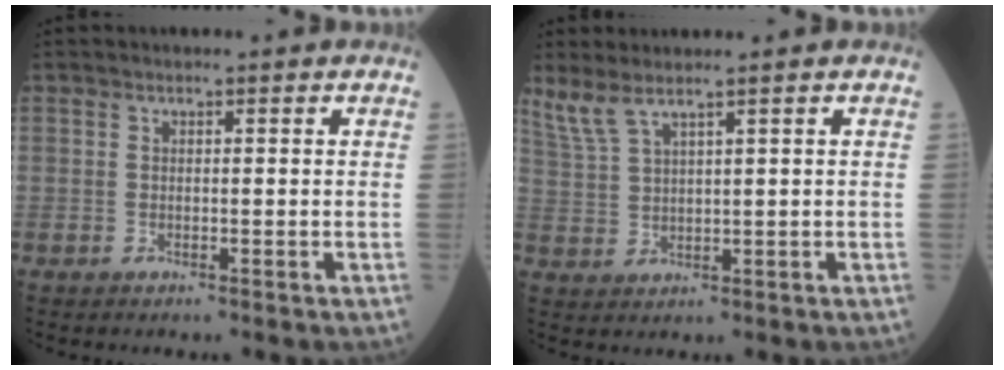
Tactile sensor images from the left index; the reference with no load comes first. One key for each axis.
{"total": 3.8, "fx": 3.1, "fy": 0.0, "fz": 2.2, "tx": -0.062, "ty": 0.006, "tz": 0.076}